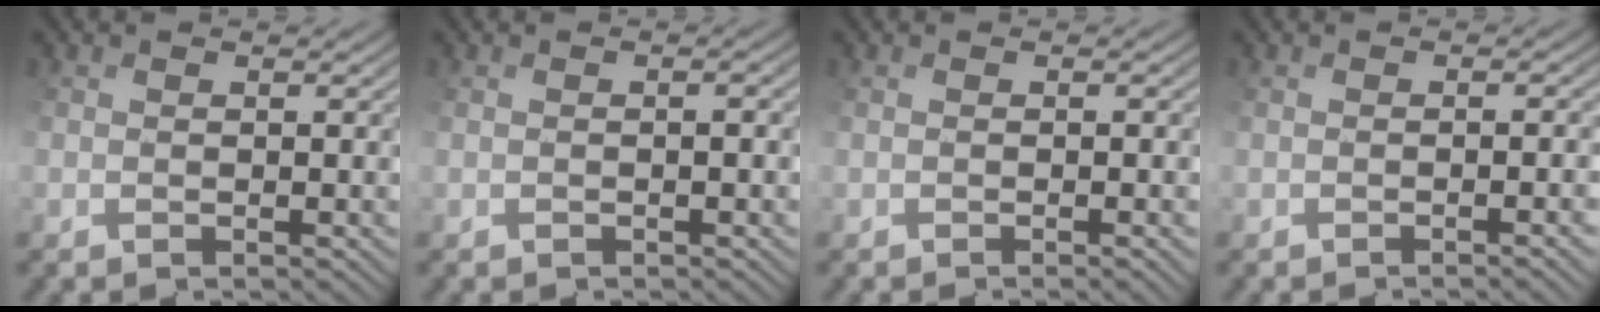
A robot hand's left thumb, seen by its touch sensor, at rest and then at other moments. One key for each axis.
{"total": 1.2, "fx": -0.4, "fy": 0.5, "fz": 1.1, "tx": -0.006, "ty": 0.005, "tz": 0.010}
{"total": 2.2, "fx": -0.6, "fy": 0.5, "fz": 2.0, "tx": -0.019, "ty": -0.003, "tz": 0.009}
{"total": 4.1, "fx": -1.4, "fy": 1.2, "fz": 3.7, "tx": -0.024, "ty": 0.006, "tz": 0.002}